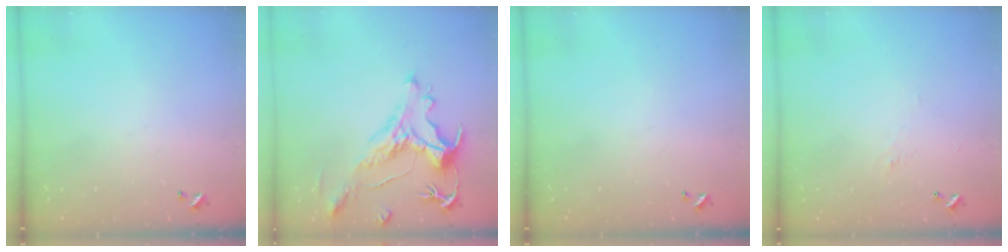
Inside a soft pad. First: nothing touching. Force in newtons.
{"total": 1.2, "press": 0.2, "slide": 1.2}
{"total": 0.0}
{"total": 1.6, "press": 1.5, "slide": 0.5}